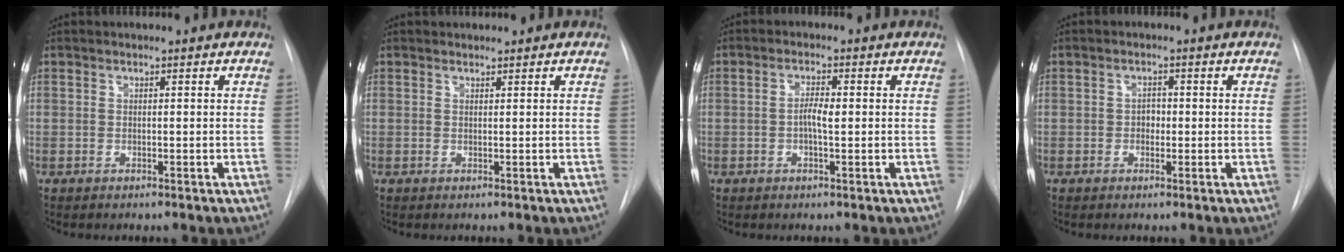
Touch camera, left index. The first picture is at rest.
{"total": 0.6, "force": [0.6, 0.1, -0.1], "torque": [-0.003, 0.003, 0.010]}
{"total": 2.6, "force": [-0.2, 0.7, 2.5], "torque": [-0.046, 0.004, -0.006]}
{"total": 1.6, "force": [-0.2, 1.2, 1.0], "torque": [-0.013, 0.005, -0.005]}